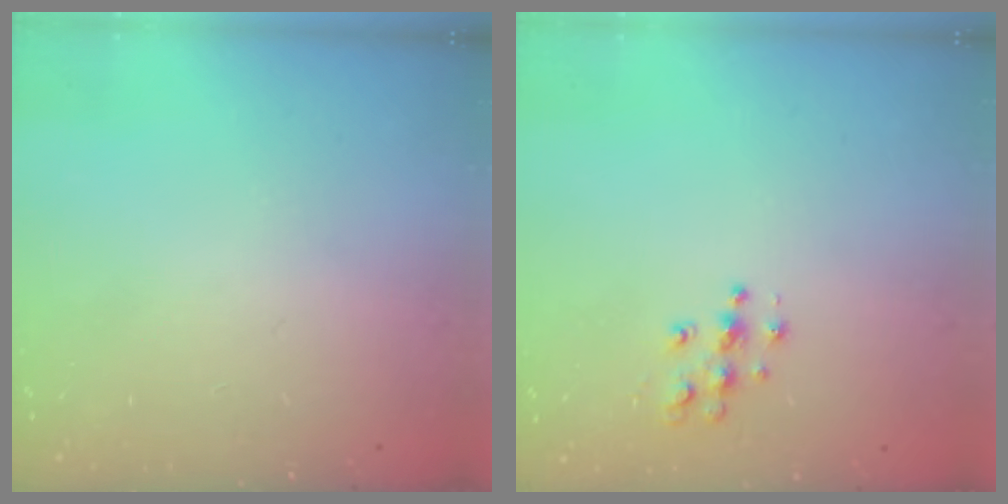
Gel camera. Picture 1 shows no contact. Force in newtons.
{"total": 5.8, "press": 5.8, "slide": 0.2}